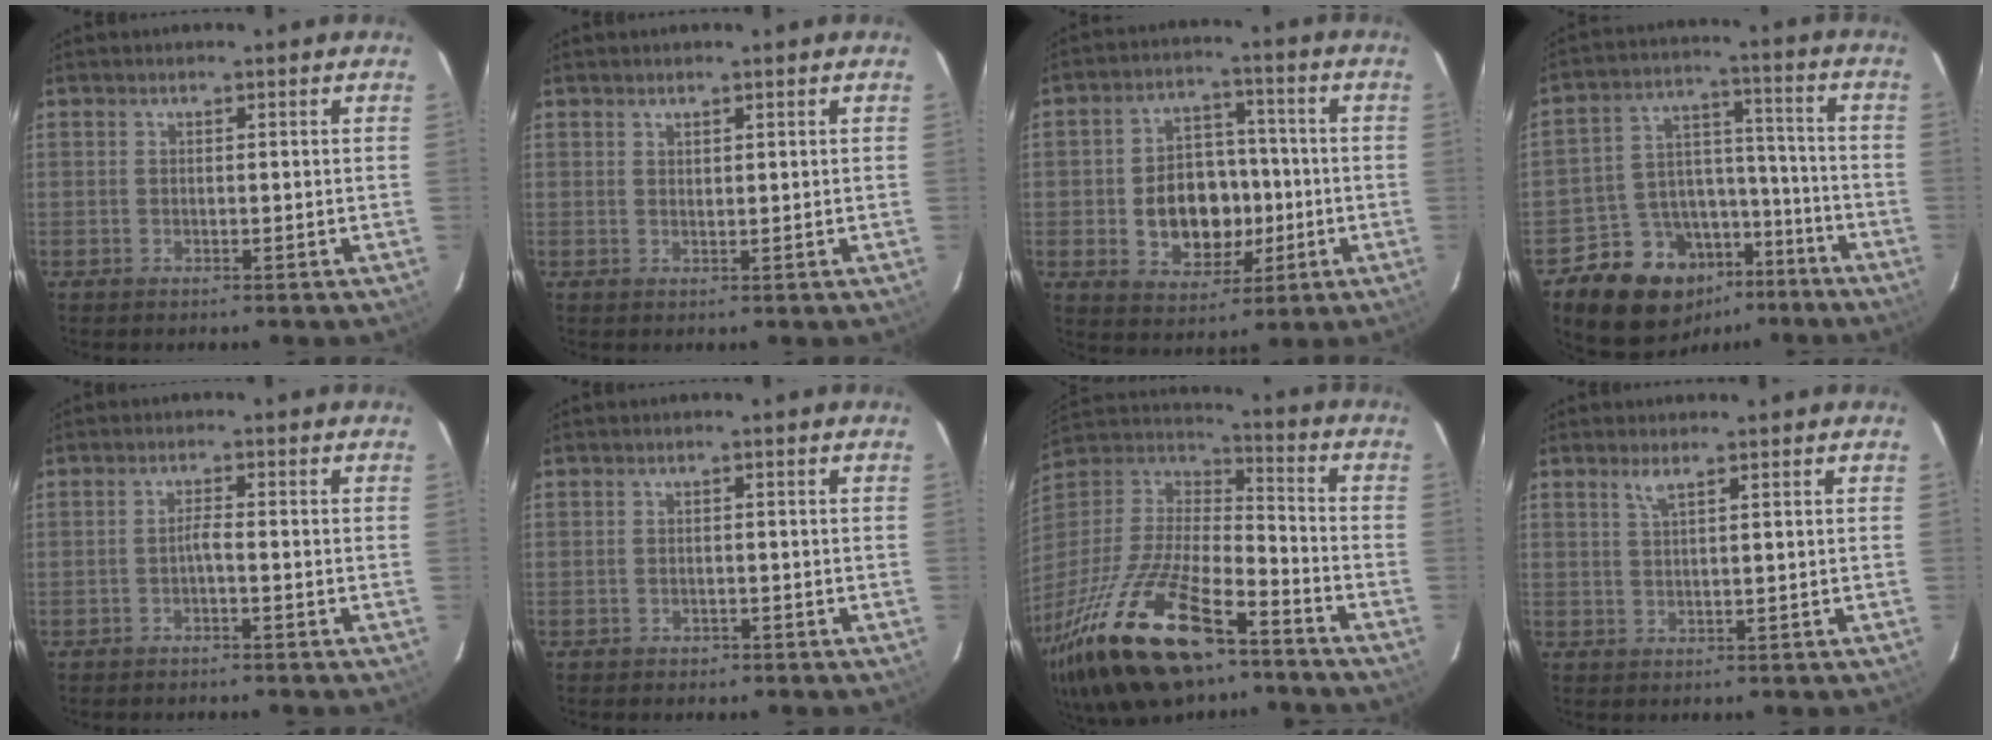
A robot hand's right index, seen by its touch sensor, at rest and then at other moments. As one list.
[{"total": 0.9, "force": [0.8, 0.3, 0.3], "torque": [-0.005, 0.001, 0.015]}, {"total": 11.9, "force": [-1.9, 9.1, 7.4], "torque": [-0.157, 0.018, -0.012]}, {"total": 15.8, "force": [-9.9, 11.1, 5.3], "torque": [-0.114, 0.058, -0.135]}, {"total": 1.2, "force": [-0.8, -0.1, 0.9], "torque": [-0.018, 0.004, -0.014]}, {"total": 1.7, "force": [-1.1, 1.3, 0.3], "torque": [-0.008, 0.004, -0.013]}, {"total": 29.4, "force": [-18.4, 11.3, 19.9], "torque": [-0.415, -0.042, -0.318]}, {"total": 1.9, "force": [1.2, -0.1, 1.4], "torque": [-0.030, 0.001, 0.023]}]